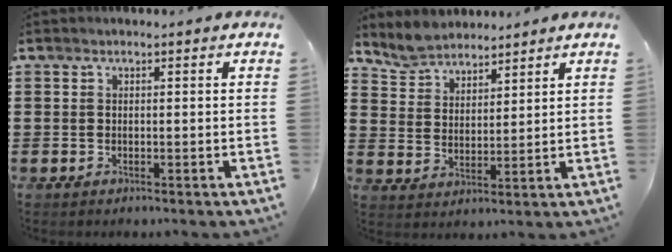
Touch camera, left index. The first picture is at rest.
{"total": 5.0, "force": [4.8, 1.6, 0.3], "torque": [-0.027, -0.008, 0.090]}